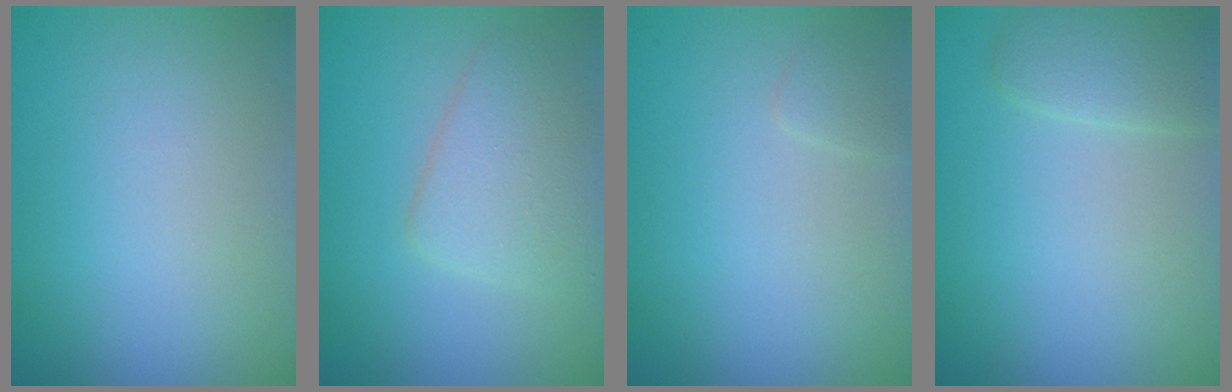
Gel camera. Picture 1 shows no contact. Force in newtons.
{"total": 4.1, "press": 4.1, "slide": 0.1}
{"total": 0.8, "press": 0.8, "slide": 0.0}
{"total": 2.1, "press": 2.0, "slide": 0.1}